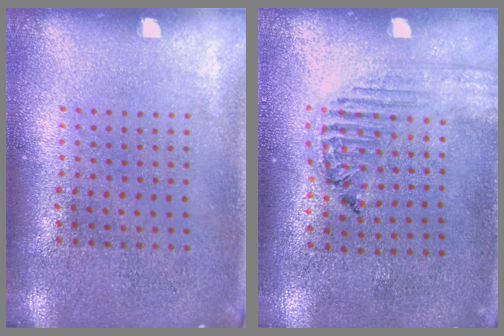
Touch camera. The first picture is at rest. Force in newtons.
{"total": 1.6, "press": 1.6, "slide": 0.3}